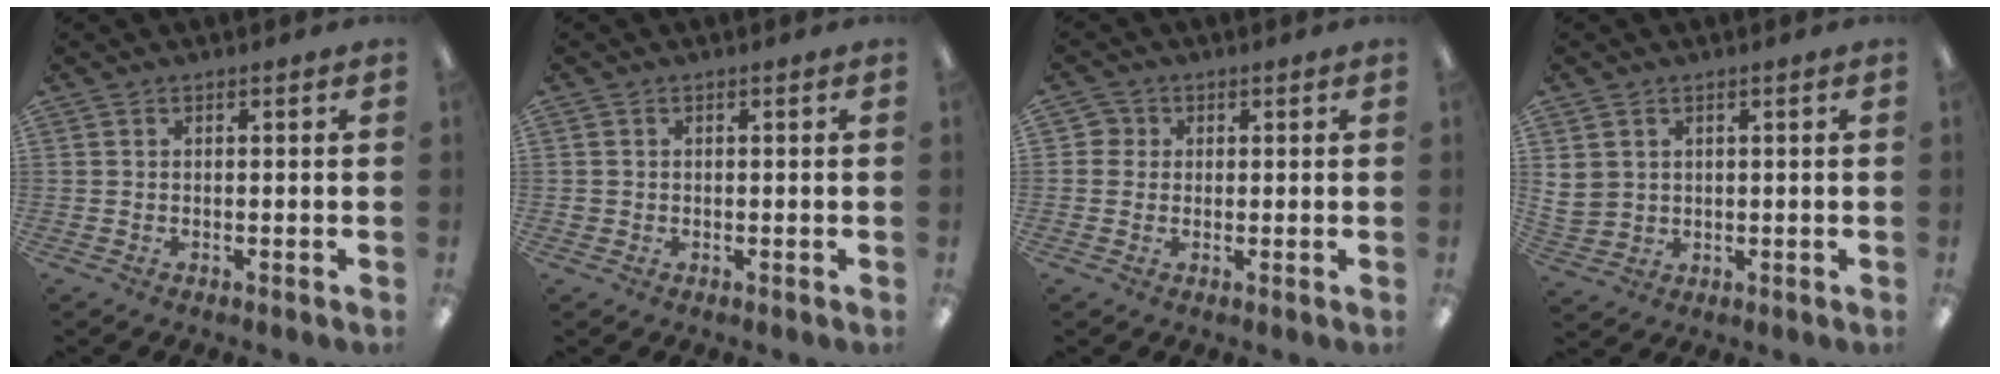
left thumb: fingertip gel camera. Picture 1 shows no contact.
{"total": 1.1, "force": [0.0, 1.1, 0.2], "torque": [-0.004, 0.006, -0.003]}
{"total": 2.9, "force": [0.5, 2.8, 0.4], "torque": [-0.008, 0.006, 0.005]}
{"total": 5.1, "force": [1.7, 4.6, 1.6], "torque": [-0.046, -0.001, 0.033]}